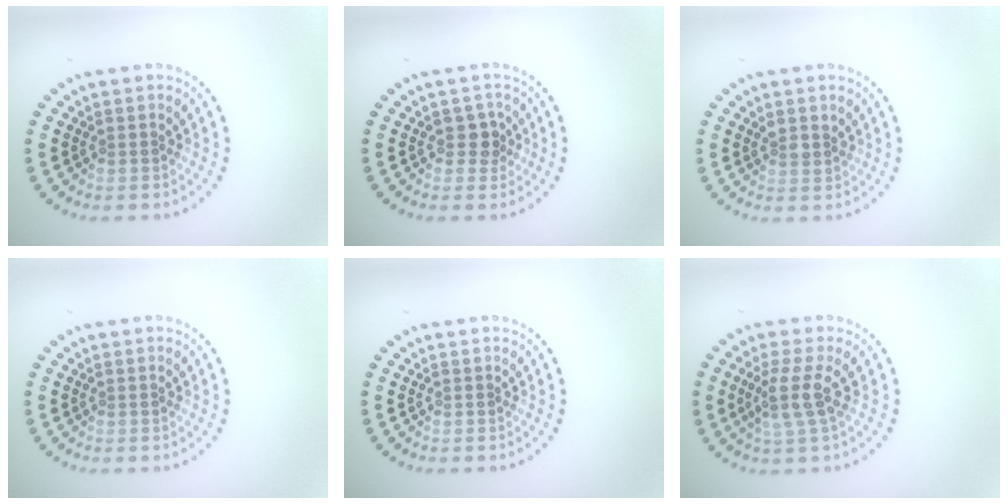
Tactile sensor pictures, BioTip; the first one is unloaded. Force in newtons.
{"total": 1.7, "press": 1.5, "slide": 0.9}
{"total": 1.3, "press": 1.1, "slide": 0.8}
{"total": 0.0}
{"total": 0.0}
{"total": 3.1, "press": 2.4, "slide": 1.9}